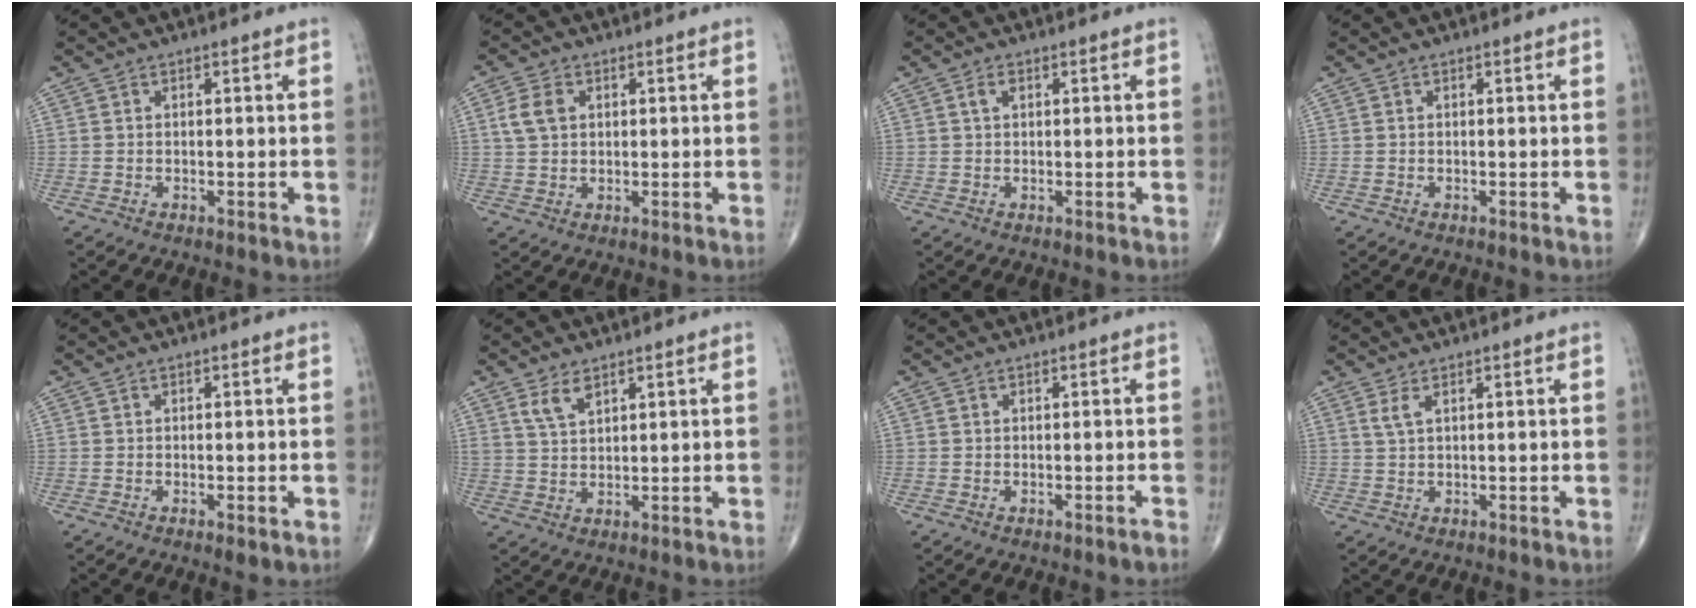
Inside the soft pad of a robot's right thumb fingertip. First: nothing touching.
{"total": 4.8, "force": [1.3, 3.5, 3.1], "torque": [-0.059, 0.004, 0.025]}
{"total": 1.6, "force": [0.6, 0.9, 1.1], "torque": [-0.023, 0.005, 0.013]}
{"total": 0.0}
{"total": 1.3, "force": [-0.5, 0.4, 1.2], "torque": [-0.014, -0.003, -0.005]}
{"total": 3.9, "force": [2.5, 1.8, 2.3], "torque": [-0.040, -0.013, 0.054]}
{"total": 0.5, "force": [-0.4, 0.0, 0.3], "torque": [-0.007, 0.002, -0.006]}
{"total": 1.8, "force": [0.9, 0.5, 1.5], "torque": [-0.038, 0.003, 0.025]}